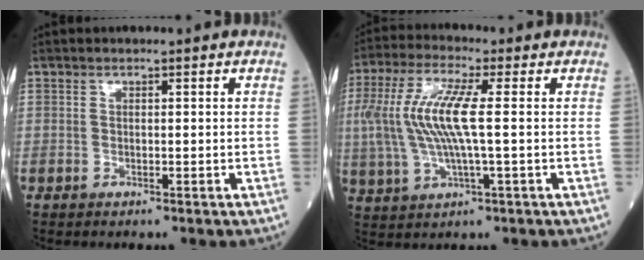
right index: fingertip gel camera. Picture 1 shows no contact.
{"total": 10.8, "force": [0.8, 1.8, 10.6], "torque": [-0.242, 0.013, 0.014]}